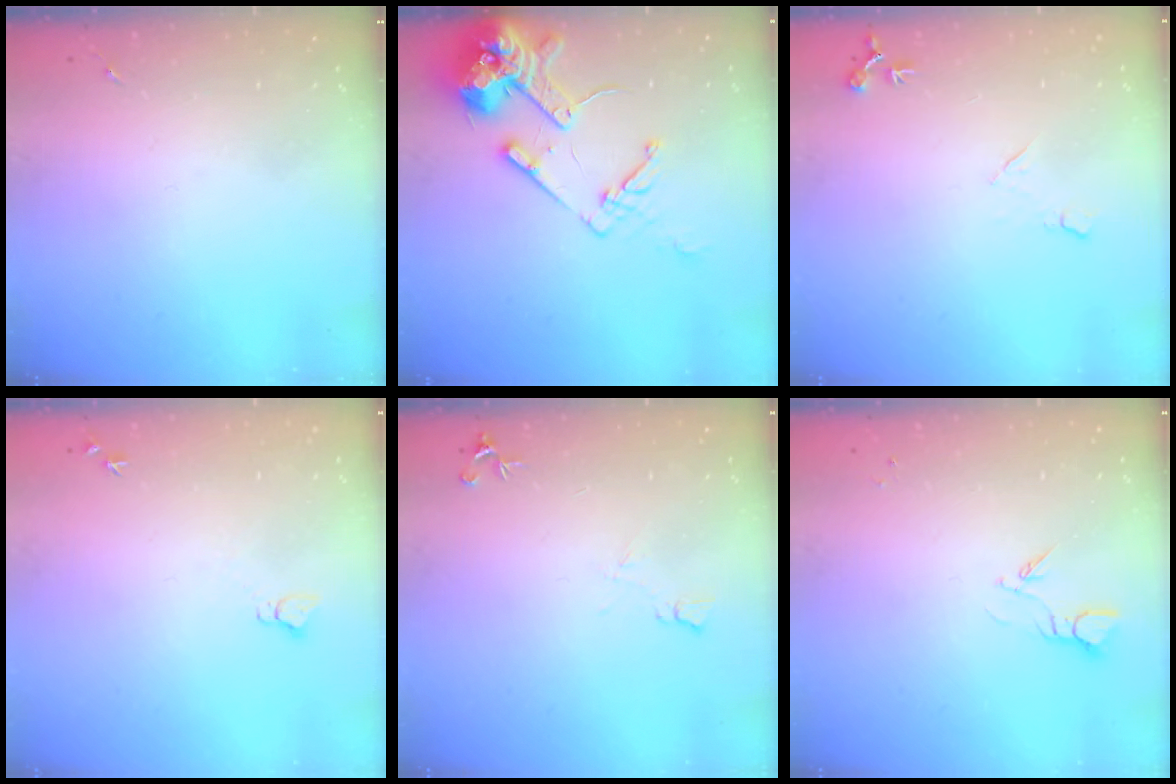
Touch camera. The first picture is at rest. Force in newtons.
{"total": 15.8, "press": 15.6, "slide": 2.0}
{"total": 7.0, "press": 7.0, "slide": 0.8}
{"total": 4.1, "press": 4.0, "slide": 0.5}
{"total": 5.9, "press": 5.8, "slide": 1.0}
{"total": 3.2, "press": 3.1, "slide": 0.3}